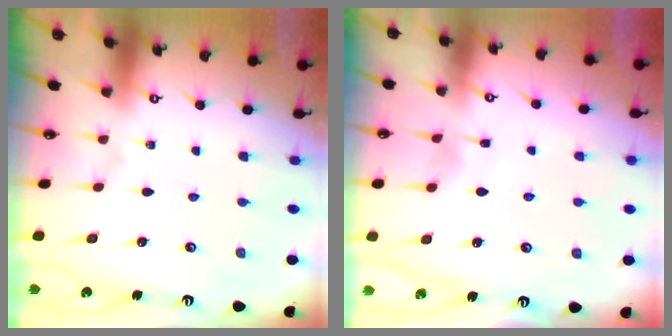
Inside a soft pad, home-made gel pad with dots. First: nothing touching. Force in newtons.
{"total": 5.1, "press": 5.1, "slide": 0.5}